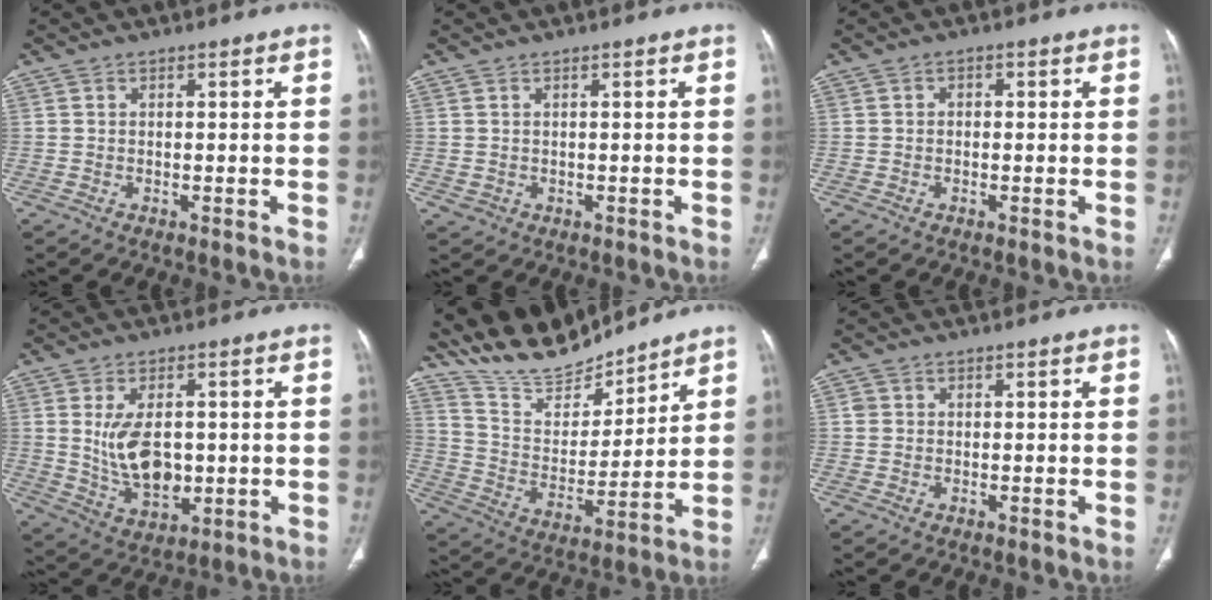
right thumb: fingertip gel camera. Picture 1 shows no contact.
{"total": 1.1, "force": [0.2, 1.0, 0.4], "torque": [-0.006, 0.000, 0.010]}
{"total": 1.1, "force": [0.1, 0.9, 0.7], "torque": [-0.005, 0.004, -0.003]}
{"total": 10.7, "force": [0.5, 6.3, 8.5], "torque": [-0.137, -0.013, 0.028]}
{"total": 15.3, "force": [14.2, 3.9, 4.1], "torque": [-0.050, -0.081, 0.273]}
{"total": 1.0, "force": [0.2, 1.0, 0.3], "torque": [0.002, 0.003, 0.004]}